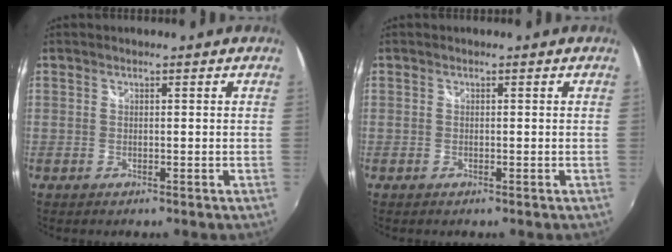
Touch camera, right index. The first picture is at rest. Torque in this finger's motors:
{"motor_torque": [-0.07, 0.21, -0.03, -0.01]}